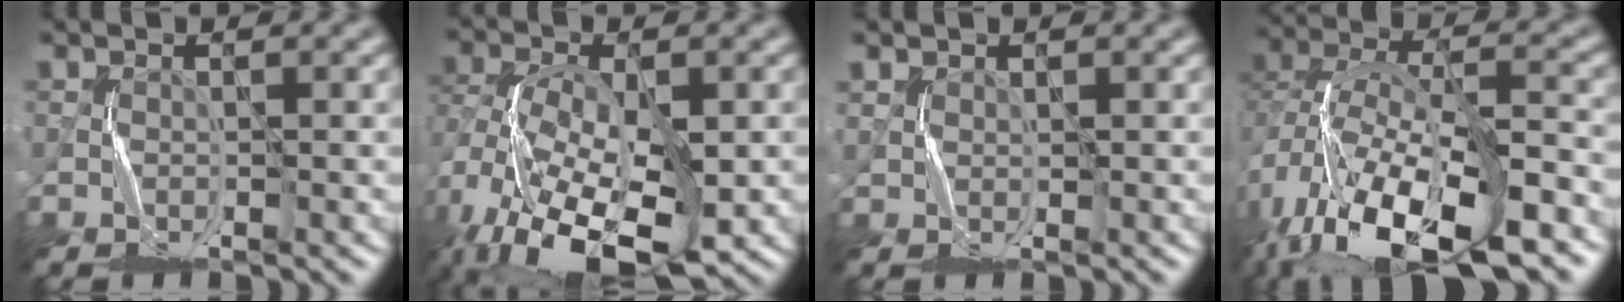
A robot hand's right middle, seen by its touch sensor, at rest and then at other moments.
{"total": 13.9, "force": [-6.4, 7.5, 9.8], "torque": [-0.173, -0.017, -0.085]}
{"total": 1.2, "force": [1.0, 0.7, 0.0], "torque": [-0.003, -0.001, 0.021]}
{"total": 15.3, "force": [-9.1, 6.5, 10.4], "torque": [-0.218, -0.011, -0.147]}